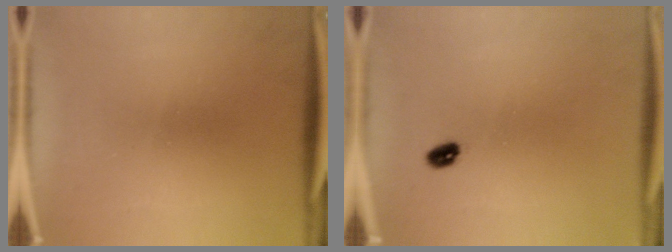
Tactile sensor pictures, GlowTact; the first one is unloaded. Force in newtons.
{"total": 1.9}